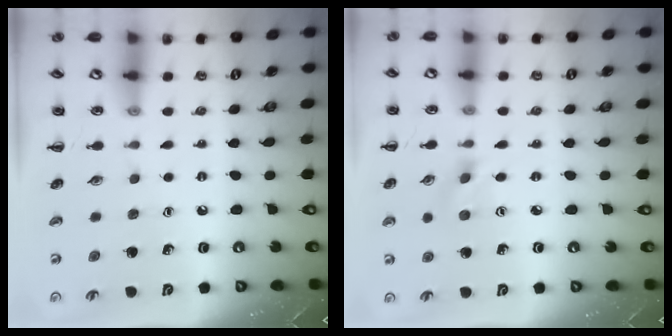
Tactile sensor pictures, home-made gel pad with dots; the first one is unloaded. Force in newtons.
{"total": 1.1, "press": 1.0, "slide": 0.5}